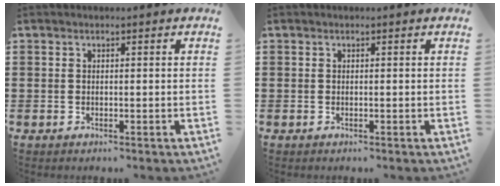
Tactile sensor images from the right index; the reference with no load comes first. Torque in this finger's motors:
{"motor_torque": [0.00, 0.00, 0.00, 0.00]}